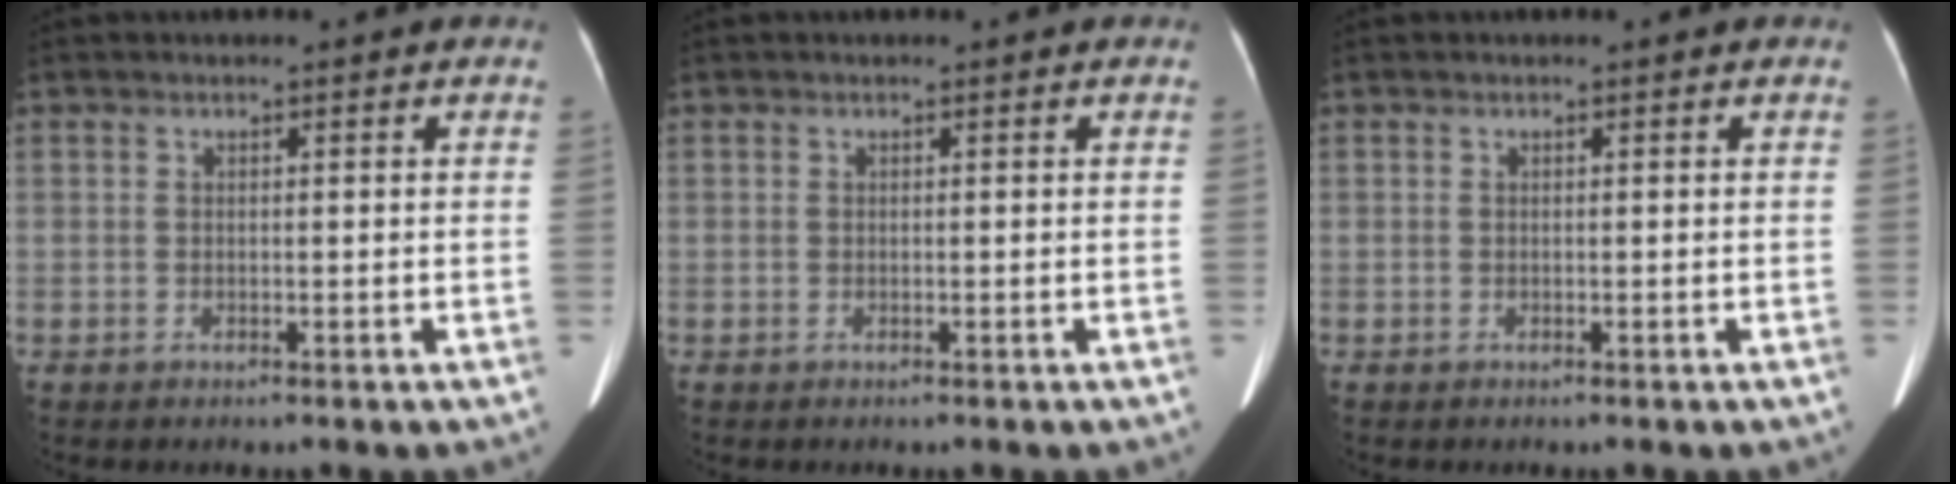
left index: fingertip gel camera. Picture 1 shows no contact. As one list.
[{"total": 0.0}, {"total": 0.0}]